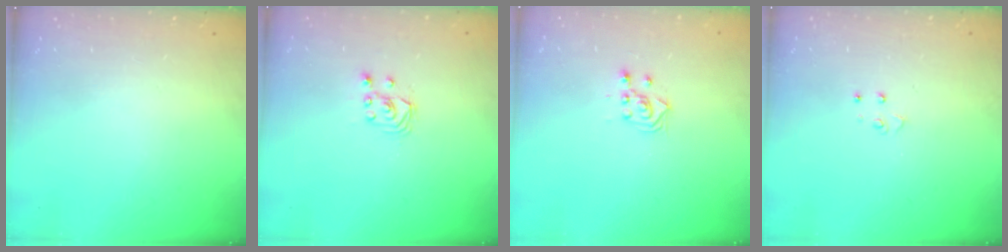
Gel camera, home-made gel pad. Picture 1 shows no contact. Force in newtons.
{"total": 2.6, "press": 2.6, "slide": 0.3}
{"total": 3.1, "press": 3.0, "slide": 0.9}
{"total": 4.1, "press": 4.1, "slide": 0.5}